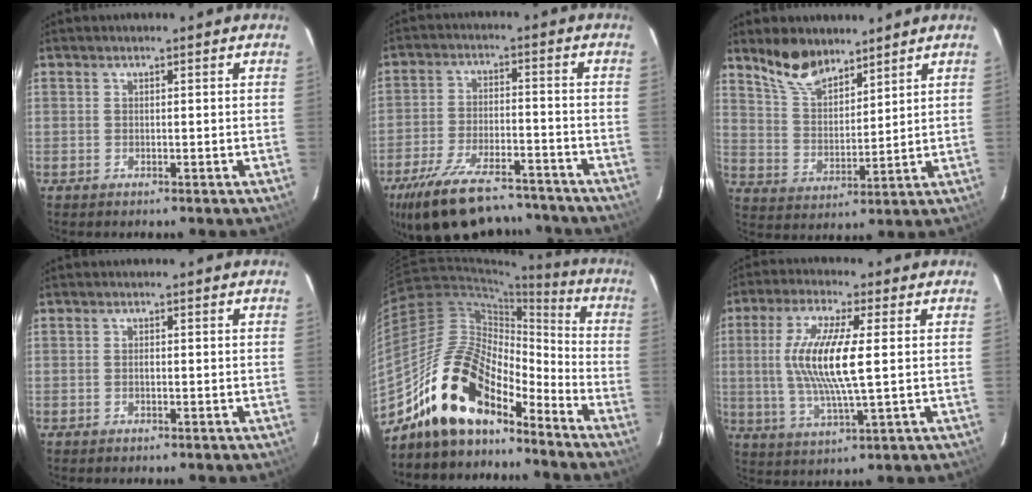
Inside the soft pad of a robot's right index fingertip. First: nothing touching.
{"total": 21.4, "force": [-17.5, 7.5, 9.8], "torque": [-0.207, -0.013, -0.262]}
{"total": 9.4, "force": [7.5, 3.9, 4.1], "torque": [-0.078, 0.011, 0.150]}
{"total": 0.5, "force": [-0.2, 0.3, 0.4], "torque": [-0.006, 0.000, -0.003]}
{"total": 18.2, "force": [-13.7, 7.7, 9.3], "torque": [-0.179, 0.013, -0.256]}
{"total": 12.8, "force": [1.1, 2.1, 12.6], "torque": [-0.247, -0.003, 0.022]}